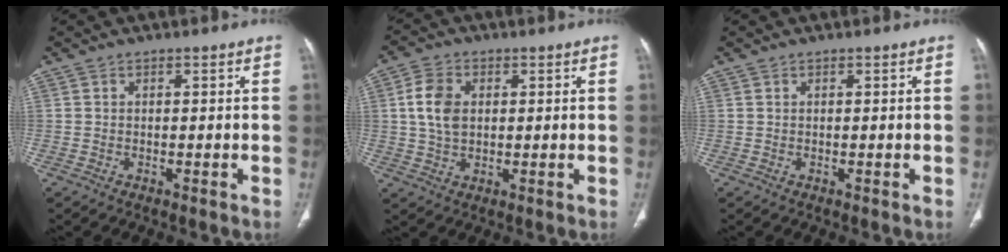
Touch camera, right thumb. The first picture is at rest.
{"total": 6.9, "force": [1.1, 4.7, 4.9], "torque": [-0.093, 0.004, 0.021]}
{"total": 0.0}